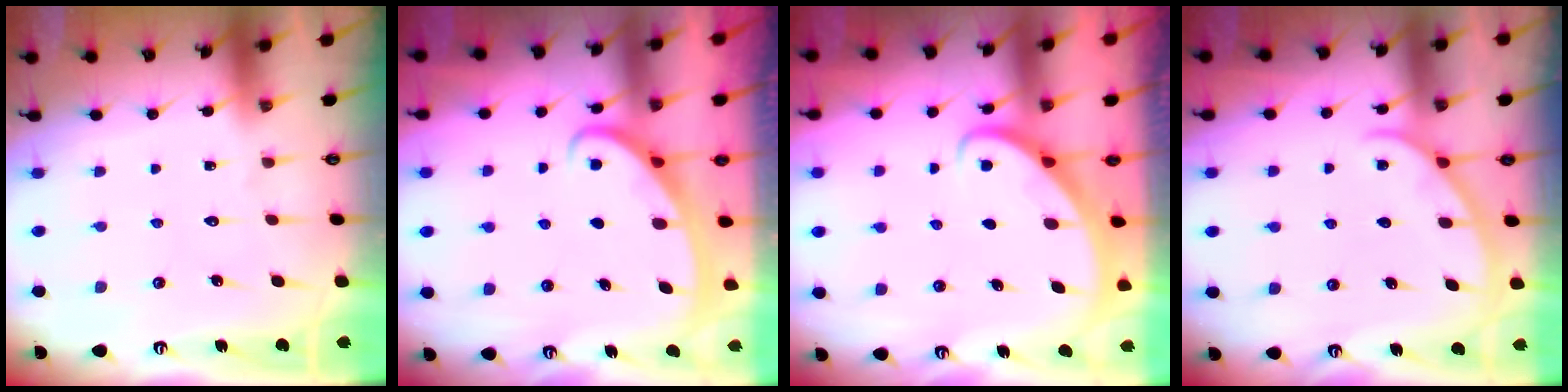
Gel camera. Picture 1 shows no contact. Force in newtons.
{"total": 2.5, "press": 2.5, "slide": 0.4}
{"total": 2.7, "press": 2.7, "slide": 0.2}
{"total": 2.1, "press": 2.1, "slide": 0.3}